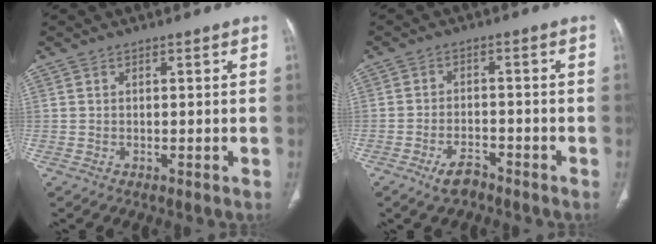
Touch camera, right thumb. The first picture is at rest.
{"total": 4.4, "force": [-3.2, 2.0, 2.2], "torque": [-0.043, 0.018, -0.052]}